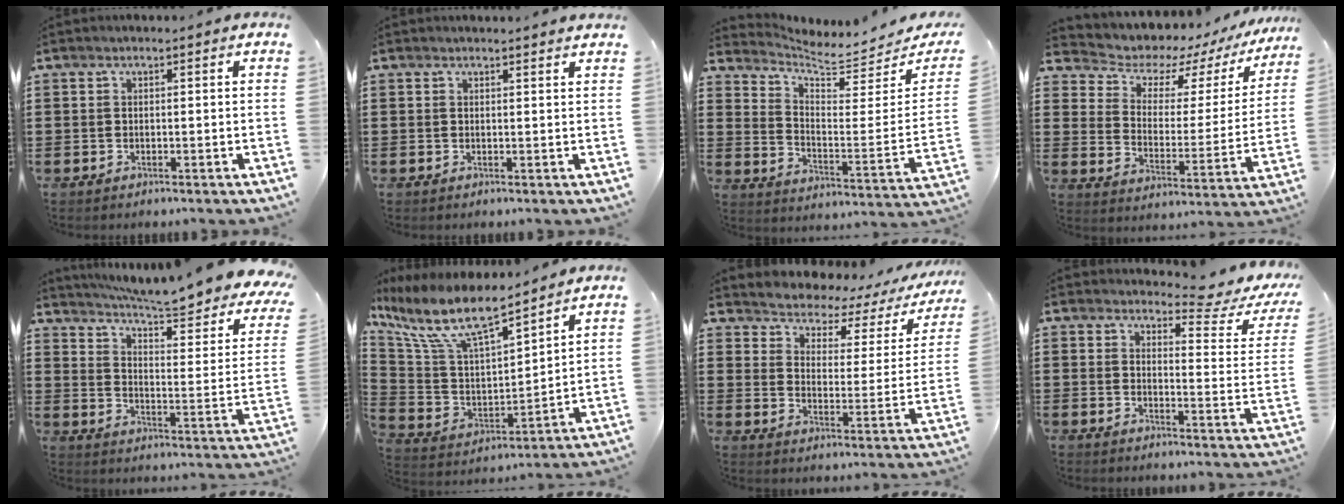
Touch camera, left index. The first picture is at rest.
{"total": 1.1, "force": [1.1, -0.1, 0.2], "torque": [-0.005, -0.002, 0.022]}
{"total": 5.5, "force": [5.3, 0.7, 1.3], "torque": [-0.048, -0.053, 0.087]}
{"total": 5.7, "force": [4.9, 2.5, 1.5], "torque": [-0.055, -0.042, 0.078]}
{"total": 7.0, "force": [5.9, 0.5, 3.6], "torque": [-0.081, -0.054, 0.095]}
{"total": 11.4, "force": [8.4, 2.6, 7.3], "torque": [-0.173, -0.047, 0.146]}
{"total": 2.4, "force": [2.1, 1.1, 0.6], "torque": [-0.031, -0.026, 0.024]}
{"total": 5.1, "force": [4.4, 0.7, 2.6], "torque": [-0.046, -0.028, 0.068]}